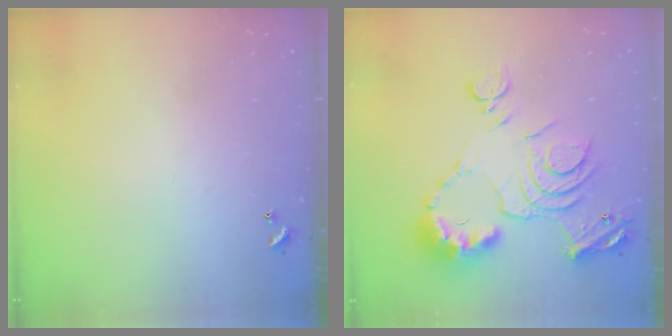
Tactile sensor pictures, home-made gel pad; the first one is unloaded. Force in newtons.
{"total": 15.1, "press": 15.0, "slide": 1.6}